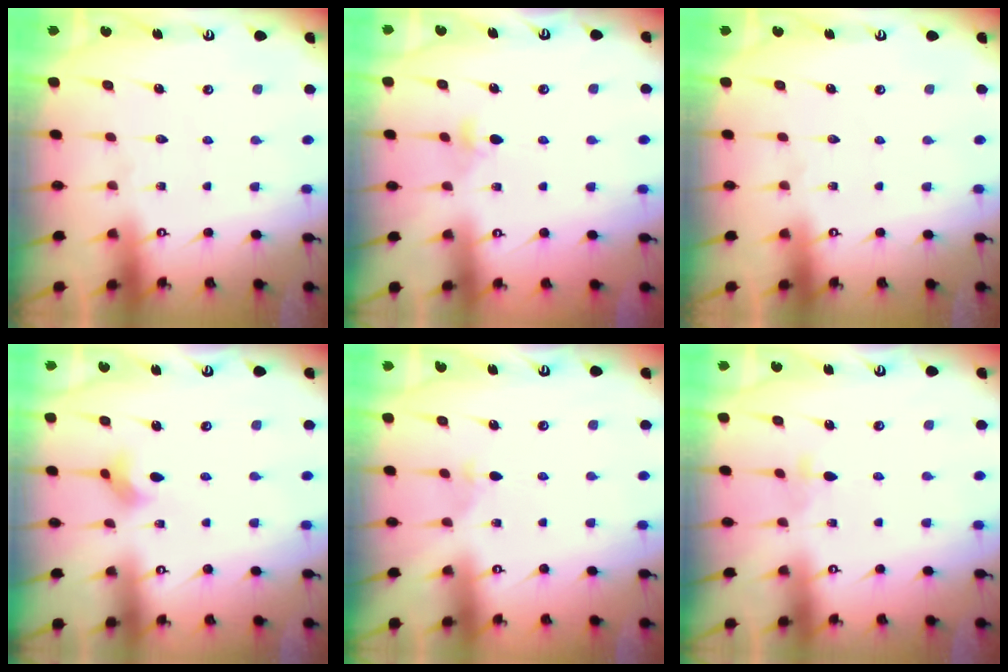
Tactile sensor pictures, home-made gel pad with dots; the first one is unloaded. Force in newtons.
{"total": 3.4, "press": 3.3, "slide": 0.8}
{"total": 0.0}
{"total": 2.8, "press": 2.8, "slide": 0.1}
{"total": 2.7, "press": 2.6, "slide": 0.7}
{"total": 3.0, "press": 2.9, "slide": 0.6}